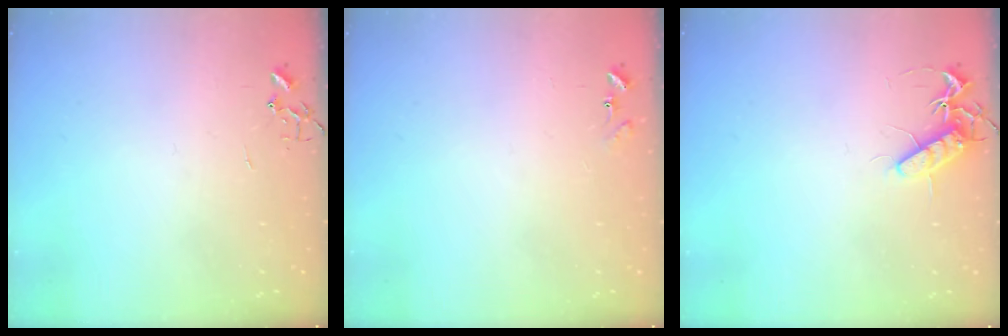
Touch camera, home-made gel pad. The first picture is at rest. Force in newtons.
{"total": 6.9, "press": 6.8, "slide": 0.6}
{"total": 10.8, "press": 10.8, "slide": 0.4}